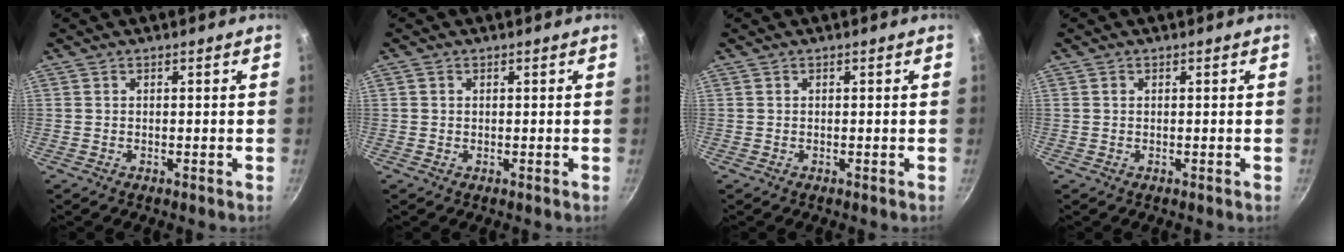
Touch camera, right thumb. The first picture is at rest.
{"total": 0.6, "force": [0.2, 0.5, 0.2], "torque": [-0.002, 0.002, 0.001]}
{"total": 0.0}
{"total": 0.5, "force": [0.1, 0.4, 0.2], "torque": [-0.001, 0.003, 0.001]}